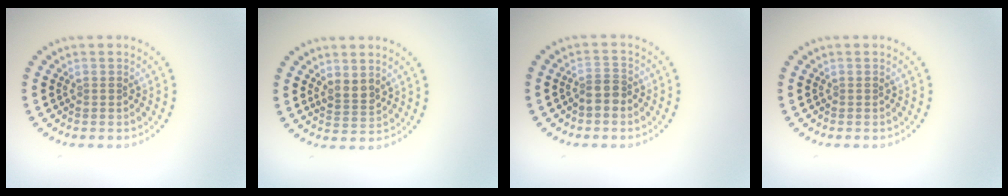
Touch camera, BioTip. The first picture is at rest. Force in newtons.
{"total": 1.8, "press": 1.5, "slide": 0.9}
{"total": 2.1, "press": 1.7, "slide": 1.1}
{"total": 0.0}